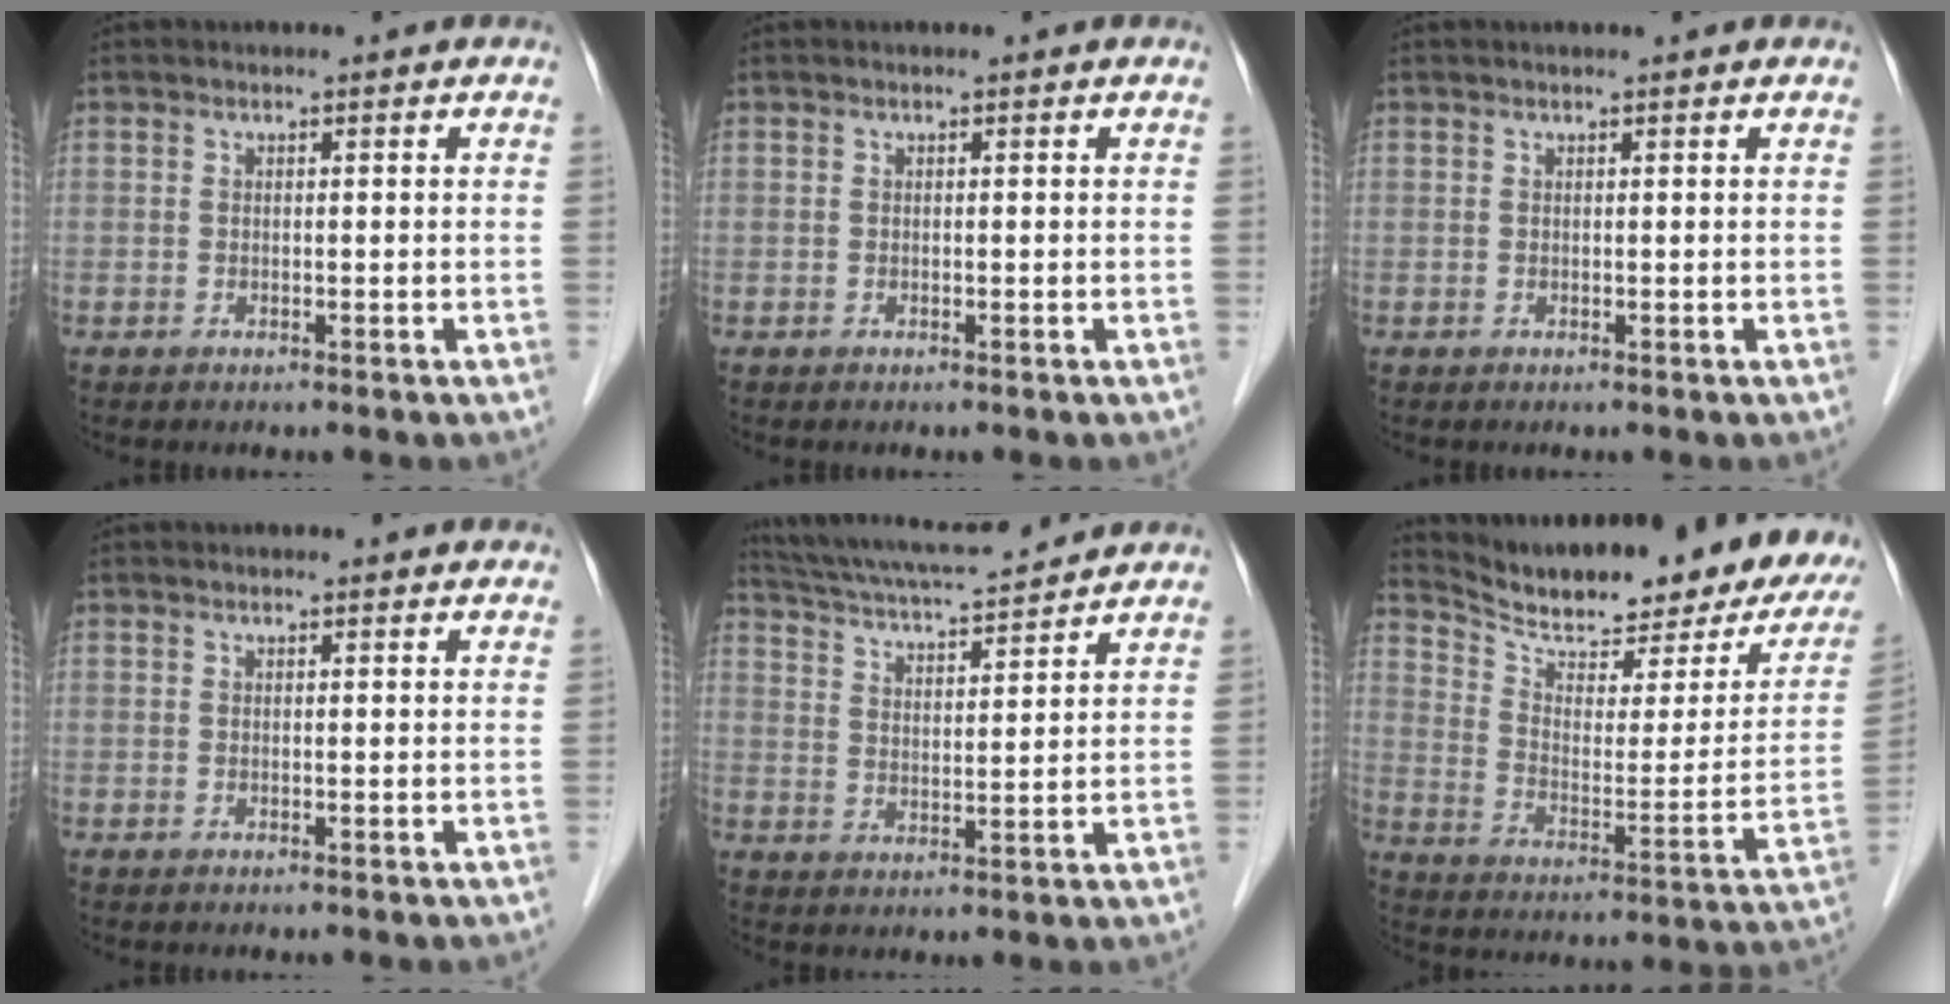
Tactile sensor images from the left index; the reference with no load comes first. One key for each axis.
{"total": 0.0}
{"total": 1.2, "fx": 1.0, "fy": 0.0, "fz": 0.6, "tx": -0.006, "ty": 0.015, "tz": 0.017}
{"total": 2.0, "fx": 1.9, "fy": 0.3, "fz": 0.4, "tx": -0.013, "ty": 0.012, "tz": 0.018}
{"total": 14.2, "fx": 13.1, "fy": 0.9, "fz": 5.2, "tx": -0.104, "ty": 0.024, "tz": 0.212}
{"total": 24.6, "fx": 20.4, "fy": 5.3, "fz": 12.6, "tx": -0.193, "ty": -0.043, "tz": 0.274}